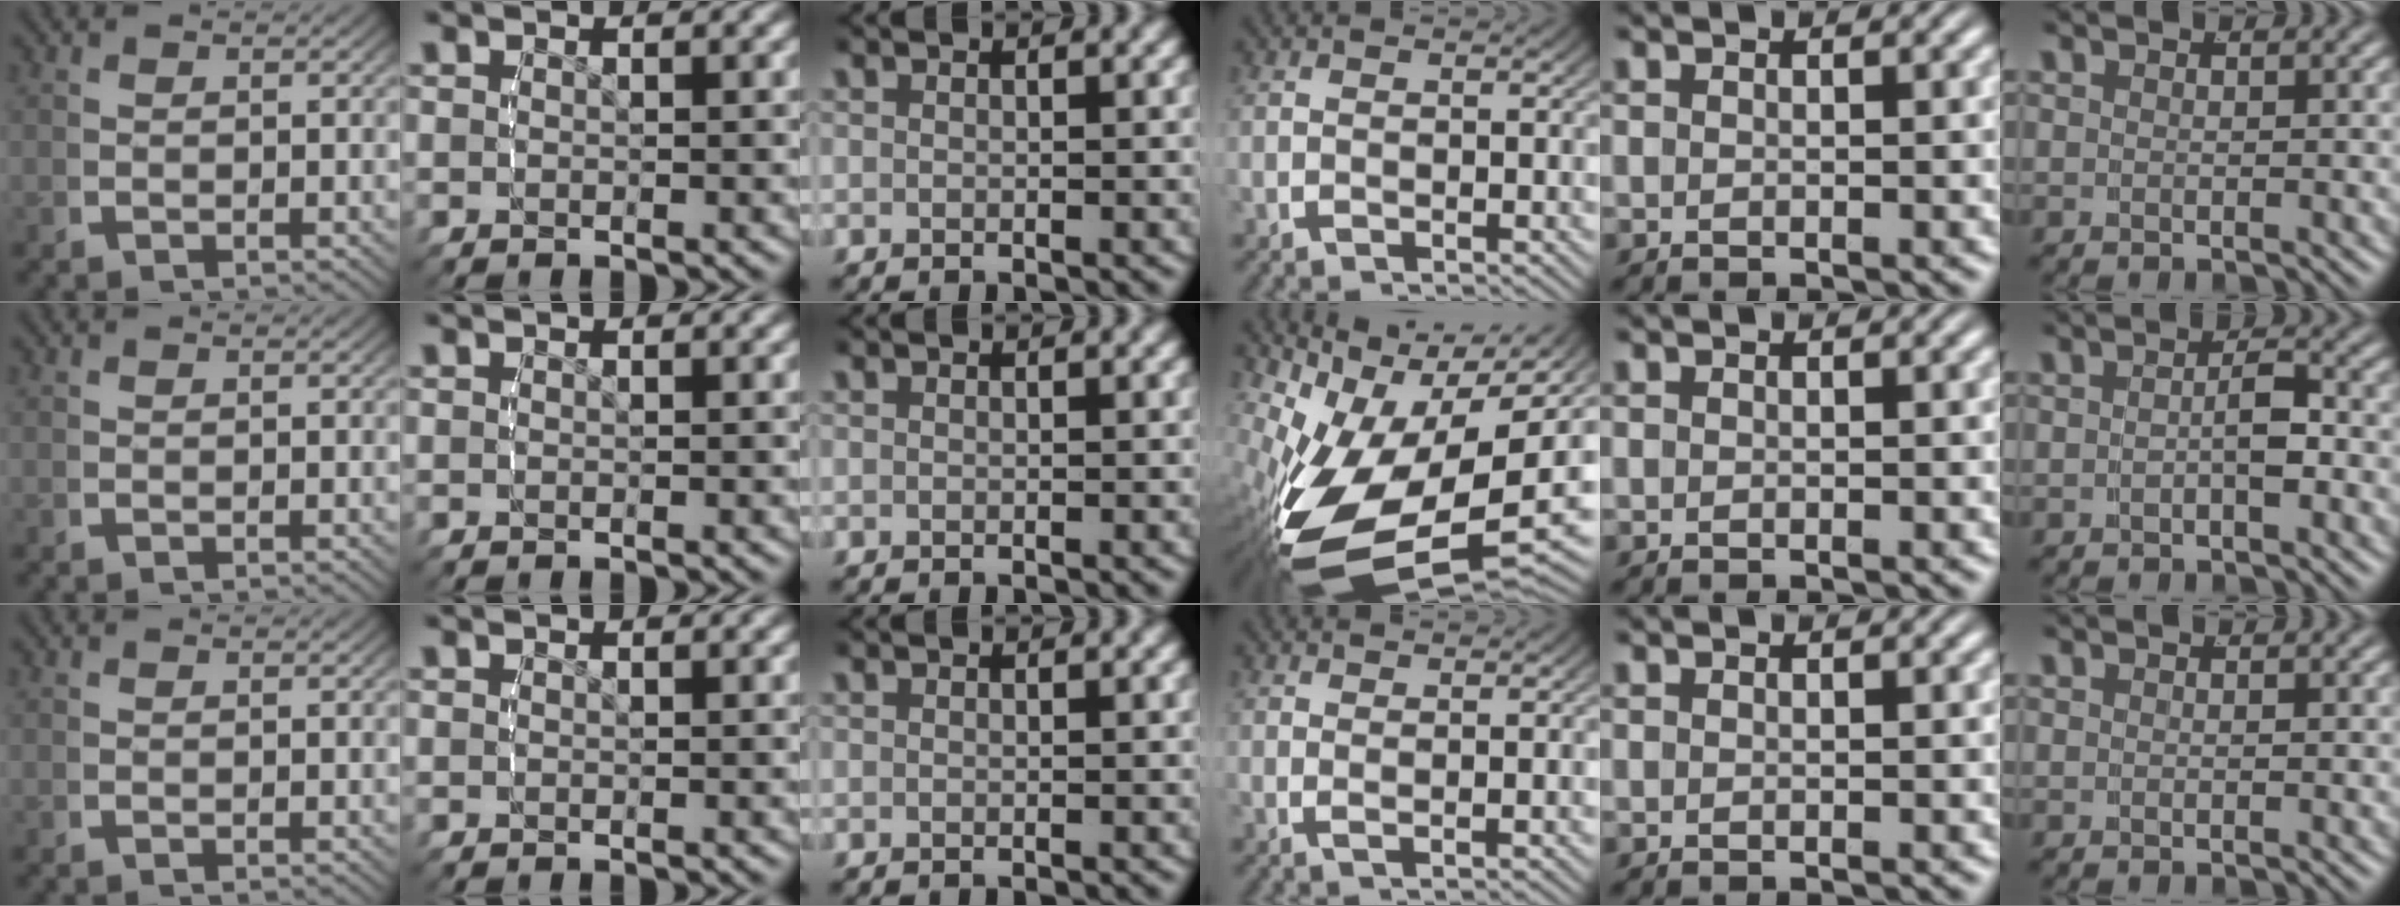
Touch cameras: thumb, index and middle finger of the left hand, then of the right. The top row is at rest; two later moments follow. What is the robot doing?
{"motion": "lift_and_place", "object": "button"}